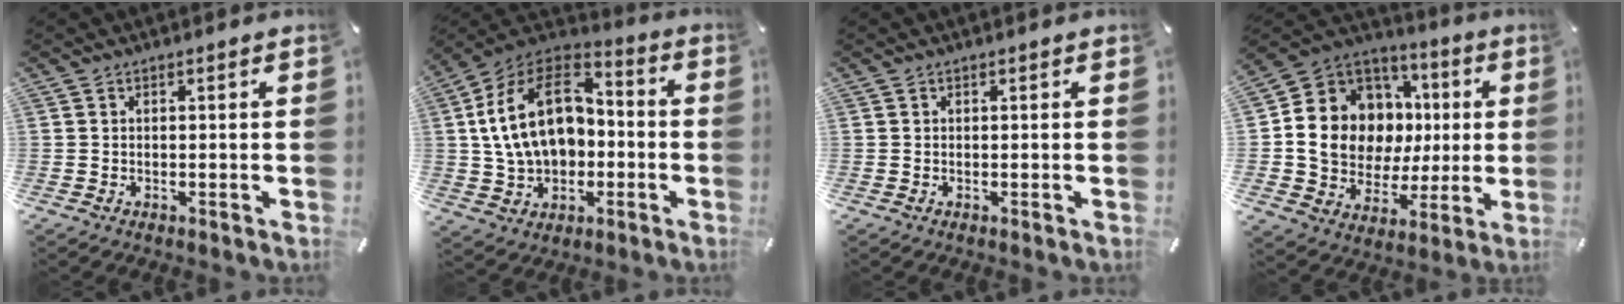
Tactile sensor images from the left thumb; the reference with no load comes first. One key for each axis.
{"total": 20.5, "fx": 1.1, "fy": 15.2, "fz": 13.7, "tx": -0.267, "ty": 0.016, "tz": 0.022}
{"total": 0.0}
{"total": 13.5, "fx": 0.7, "fy": 12.1, "fz": 6.1, "tx": -0.116, "ty": -0.023, "tz": 0.025}